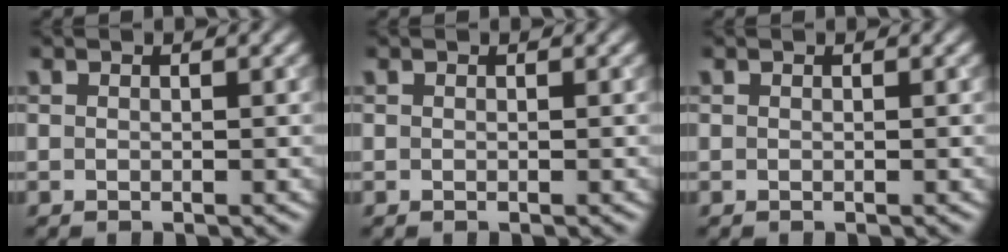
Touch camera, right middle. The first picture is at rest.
{"total": 0.0}
{"total": 0.0}